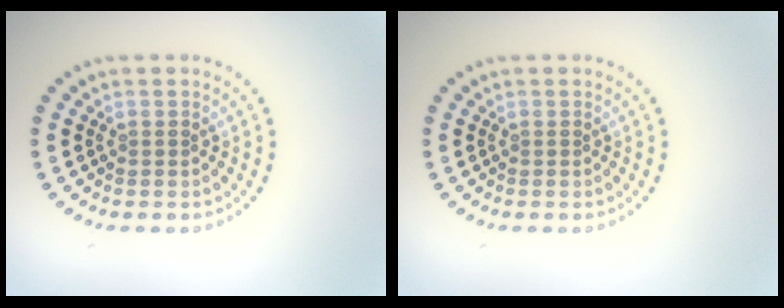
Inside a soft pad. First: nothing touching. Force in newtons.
{"total": 0.0}